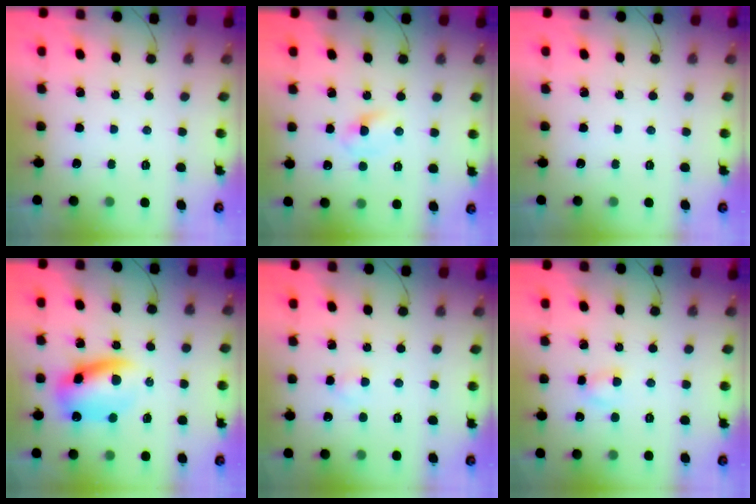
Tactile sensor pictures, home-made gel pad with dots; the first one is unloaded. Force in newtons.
{"total": 4.0, "press": 3.7, "slide": 1.5}
{"total": 0.0}
{"total": 10.7, "press": 10.4, "slide": 2.8}
{"total": 1.5, "press": 1.3, "slide": 0.7}
{"total": 3.2, "press": 3.0, "slide": 1.1}